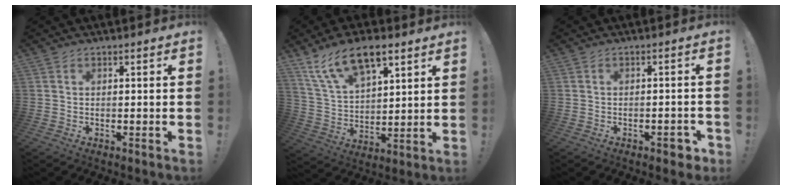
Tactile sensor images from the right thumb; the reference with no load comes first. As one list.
[{"total": 15.1, "force": [9.7, 7.2, 9.0], "torque": [-0.163, -0.049, 0.181]}, {"total": 4.0, "force": [-2.1, 1.6, 3.0], "torque": [-0.038, 0.014, -0.033]}]